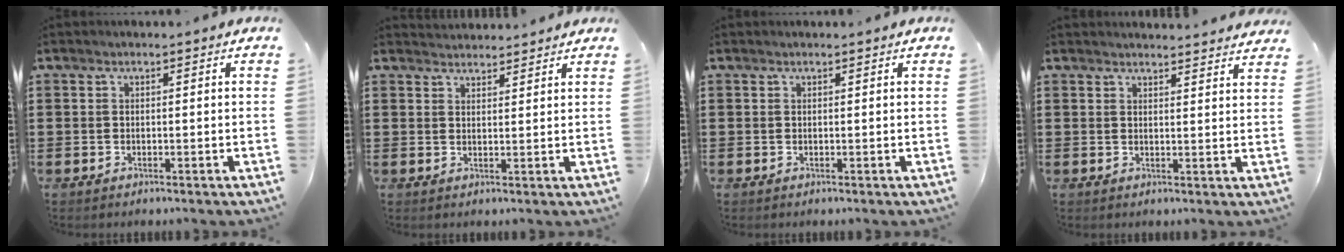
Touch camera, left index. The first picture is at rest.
{"total": 2.2, "force": [2.2, 0.1, -0.3], "torque": [0.000, -0.002, 0.043]}
{"total": 0.0}
{"total": 2.4, "force": [2.4, -0.1, 0.1], "torque": [0.000, -0.013, 0.045]}